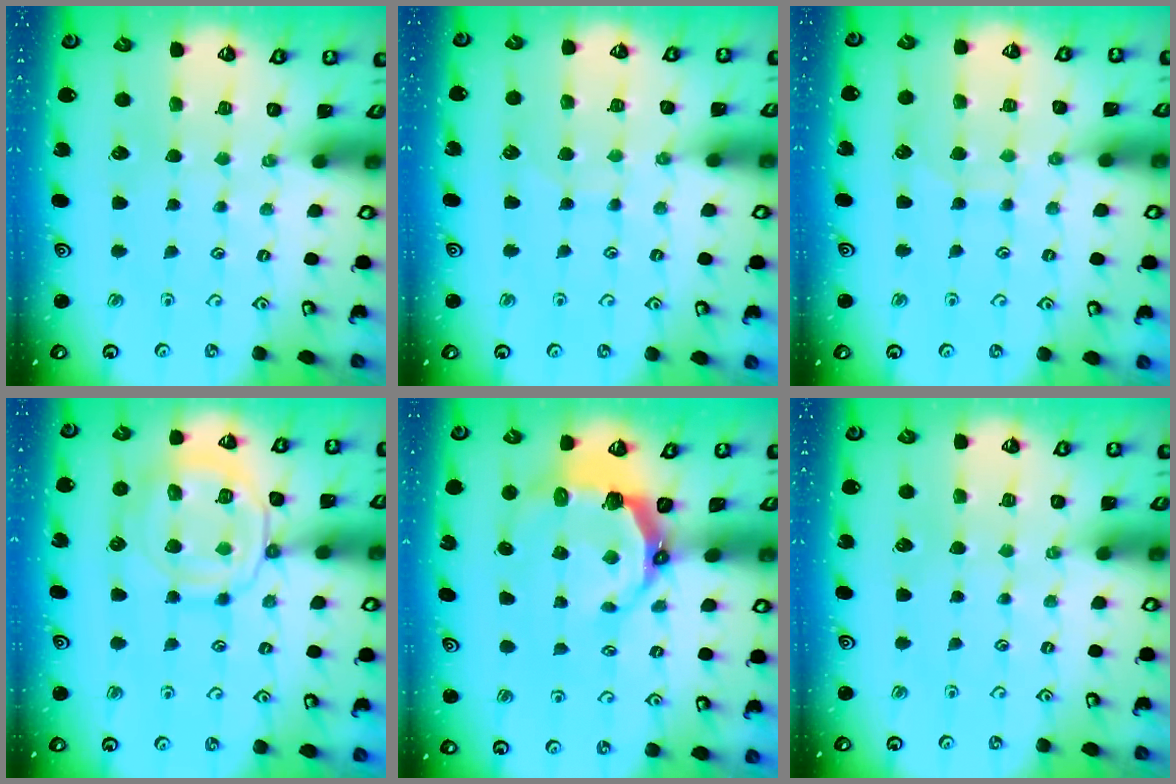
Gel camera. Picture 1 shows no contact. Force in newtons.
{"total": 6.8, "press": 6.7, "slide": 0.4}
{"total": 7.6, "press": 7.6, "slide": 0.6}
{"total": 13.5, "press": 13.4, "slide": 1.3}
{"total": 8.0, "press": 6.3, "slide": 5.0}
{"total": 0.0}